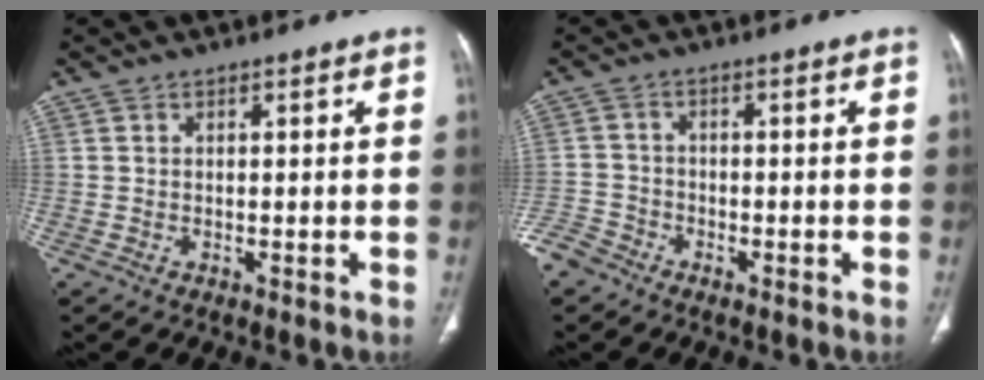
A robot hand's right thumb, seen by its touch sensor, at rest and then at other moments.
{"total": 4.7, "force": [-3.5, 3.0, 0.9], "torque": [-0.013, 0.013, -0.076]}